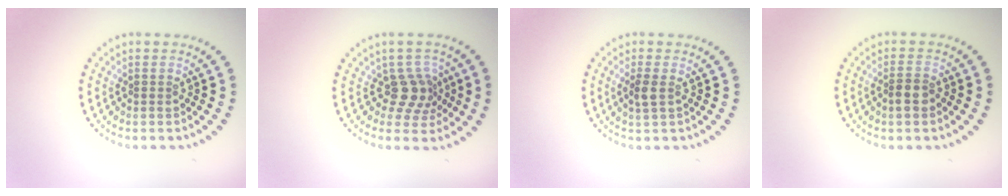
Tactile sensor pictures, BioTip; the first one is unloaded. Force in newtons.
{"total": 2.8, "press": 2.0, "slide": 2.0}
{"total": 1.3, "press": 1.2, "slide": 0.4}
{"total": 1.9, "press": 1.7, "slide": 0.9}